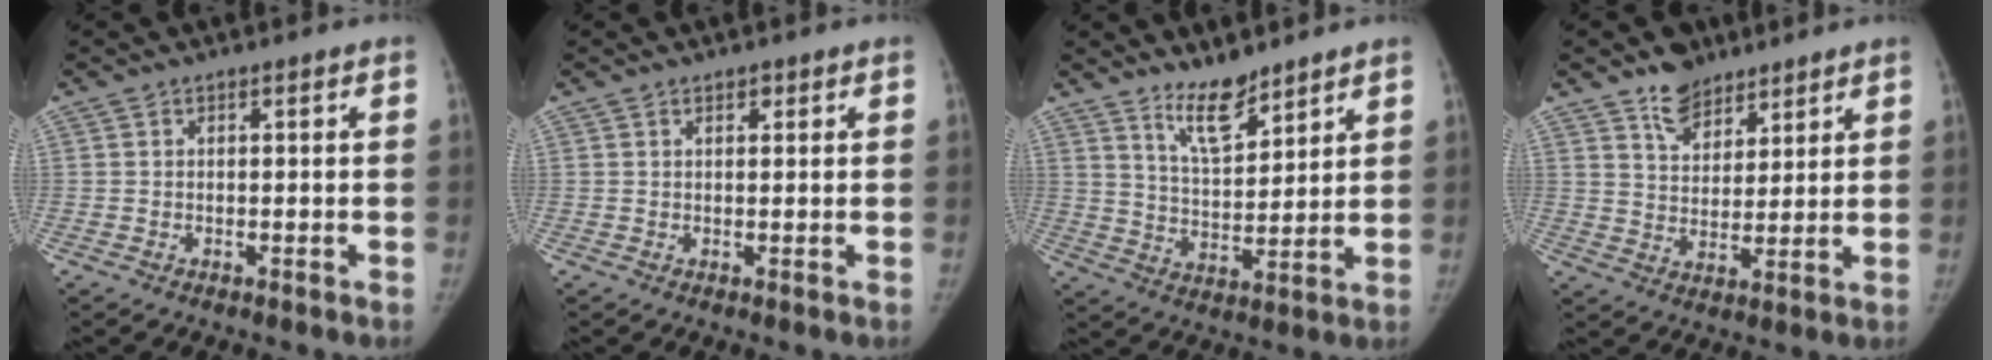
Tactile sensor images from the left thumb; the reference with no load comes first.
{"total": 1.1, "force": [0.7, 0.6, 0.5], "torque": [-0.003, -0.003, 0.009]}
{"total": 8.1, "force": [6.5, 2.6, 4.1], "torque": [-0.052, -0.060, 0.124]}
{"total": 7.9, "force": [5.8, 4.5, 2.8], "torque": [-0.016, -0.040, 0.104]}